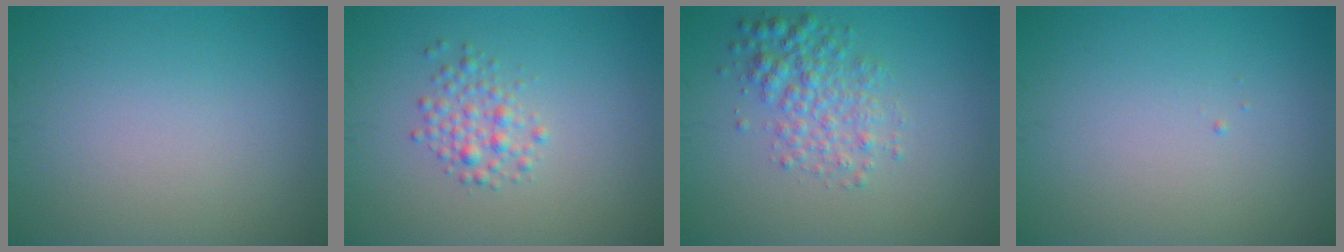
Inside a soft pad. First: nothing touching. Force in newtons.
{"total": 2.0, "press": 2.0, "slide": 0.1}
{"total": 3.3, "press": 3.3, "slide": 0.1}
{"total": 0.0}